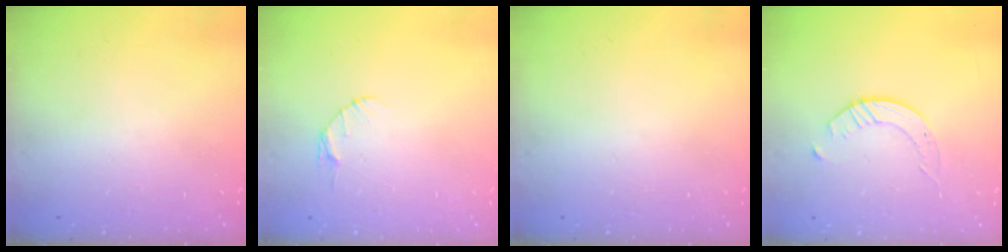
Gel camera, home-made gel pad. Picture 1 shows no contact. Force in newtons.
{"total": 4.0, "press": 4.0, "slide": 0.6}
{"total": 0.0}
{"total": 2.6, "press": 2.6, "slide": 0.3}